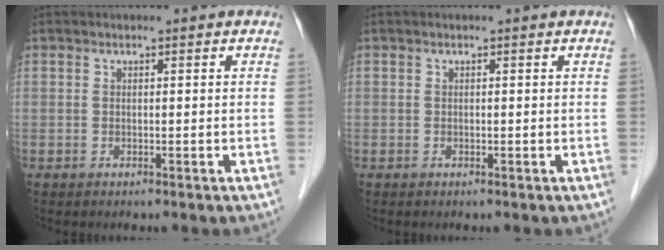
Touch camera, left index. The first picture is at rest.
{"total": 0.0}